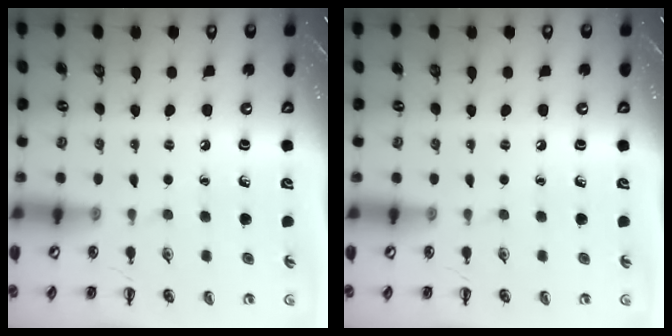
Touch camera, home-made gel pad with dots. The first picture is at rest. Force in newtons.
{"total": 0.0}